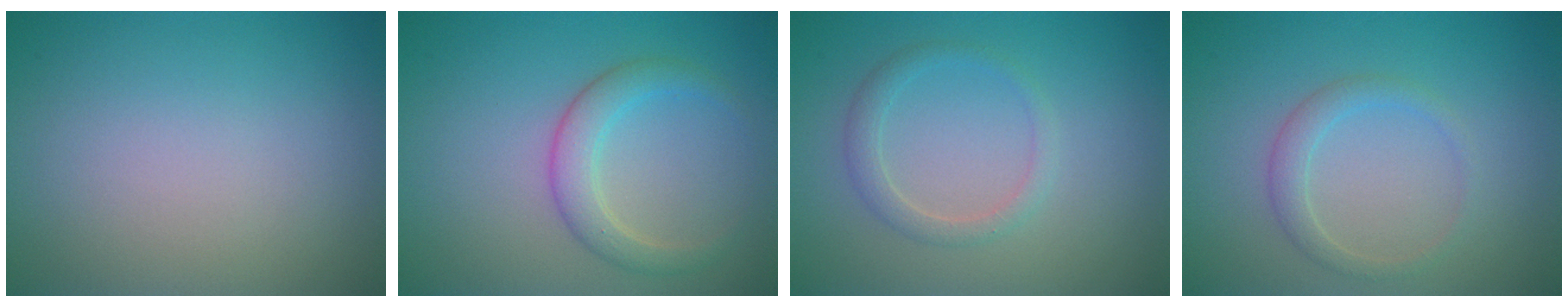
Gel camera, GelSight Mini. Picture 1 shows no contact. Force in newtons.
{"total": 2.9, "press": 2.9, "slide": 0.3}
{"total": 1.7, "press": 1.7, "slide": 0.0}
{"total": 1.8, "press": 1.8, "slide": 0.0}